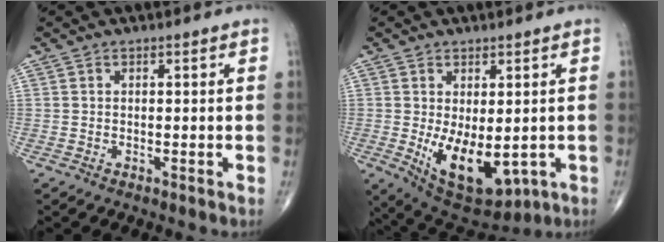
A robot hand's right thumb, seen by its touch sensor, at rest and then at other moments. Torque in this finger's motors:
{"motor_torque": [1.59, 1.40, 0.68, -0.60, 0.38]}